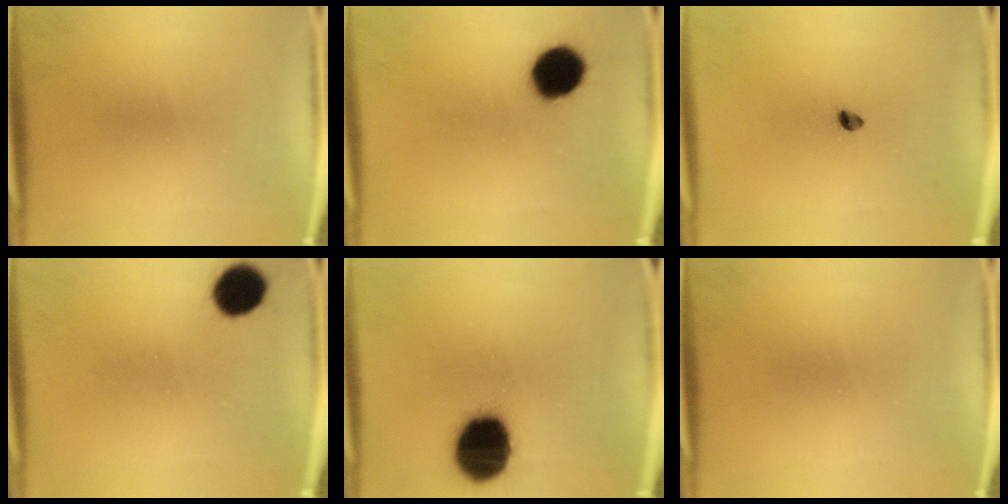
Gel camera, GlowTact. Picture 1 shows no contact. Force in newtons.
{"total": 8.4}
{"total": 1.7}
{"total": 8.8}
{"total": 20.1}
{"total": 0.0}